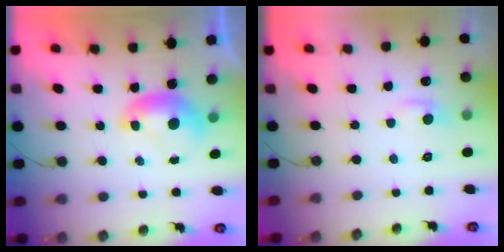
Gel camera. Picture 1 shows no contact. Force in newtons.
{"total": 0.6, "press": 0.3, "slide": 0.6}